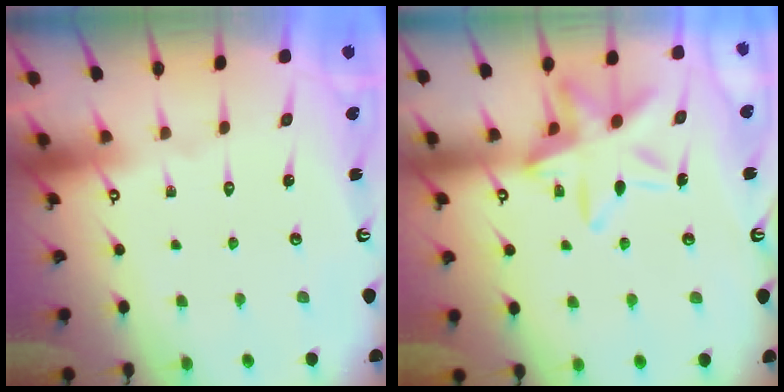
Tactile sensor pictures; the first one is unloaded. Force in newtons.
{"total": 15.0, "press": 15.0, "slide": 1.1}